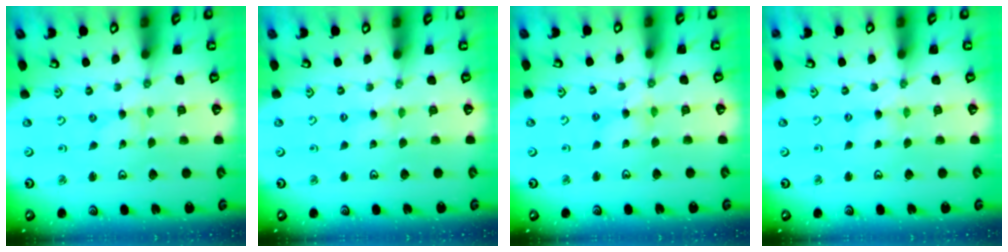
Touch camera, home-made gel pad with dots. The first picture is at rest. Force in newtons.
{"total": 2.0, "press": 2.0, "slide": 0.4}
{"total": 3.9, "press": 3.9, "slide": 0.4}
{"total": 2.4, "press": 2.3, "slide": 0.4}